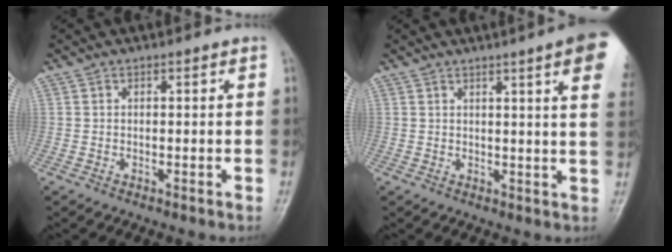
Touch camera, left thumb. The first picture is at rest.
{"total": 11.0, "force": [5.8, 0.9, 9.3], "torque": [-0.104, -0.012, 0.058]}